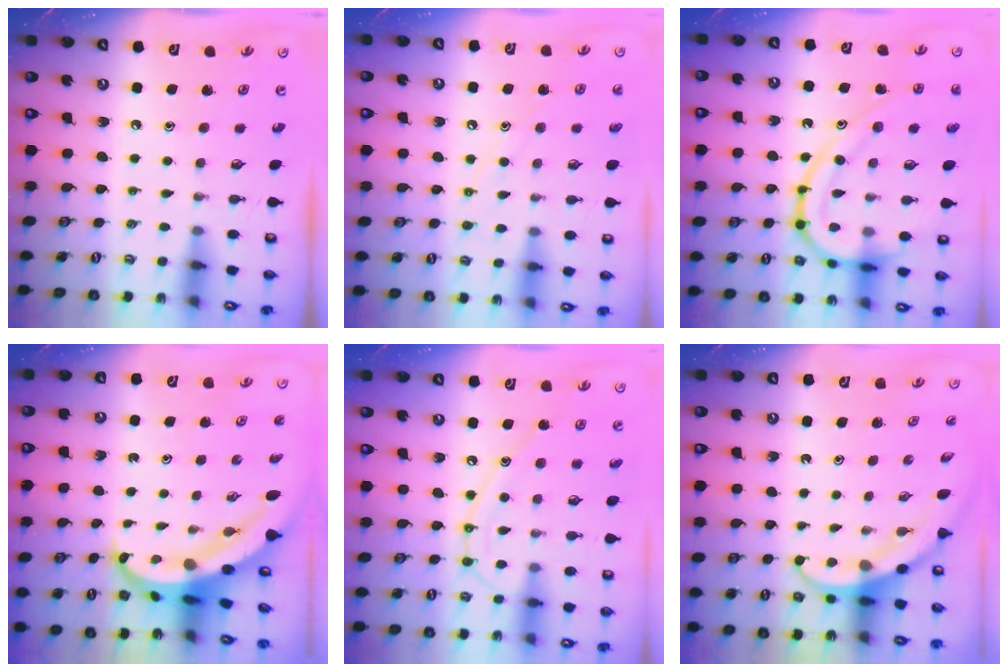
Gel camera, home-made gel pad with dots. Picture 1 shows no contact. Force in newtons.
{"total": 7.9, "press": 7.9, "slide": 0.7}
{"total": 16.5, "press": 16.5, "slide": 0.8}
{"total": 7.8, "press": 7.7, "slide": 0.9}
{"total": 12.4, "press": 12.3, "slide": 1.2}
{"total": 3.7, "press": 3.7, "slide": 0.3}